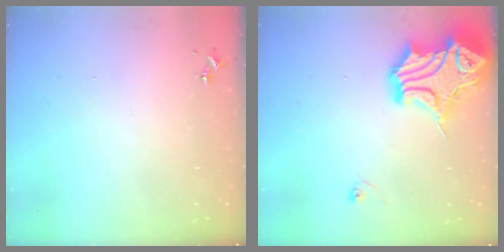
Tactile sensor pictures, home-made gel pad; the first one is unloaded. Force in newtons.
{"total": 20.1, "press": 20.0, "slide": 2.2}